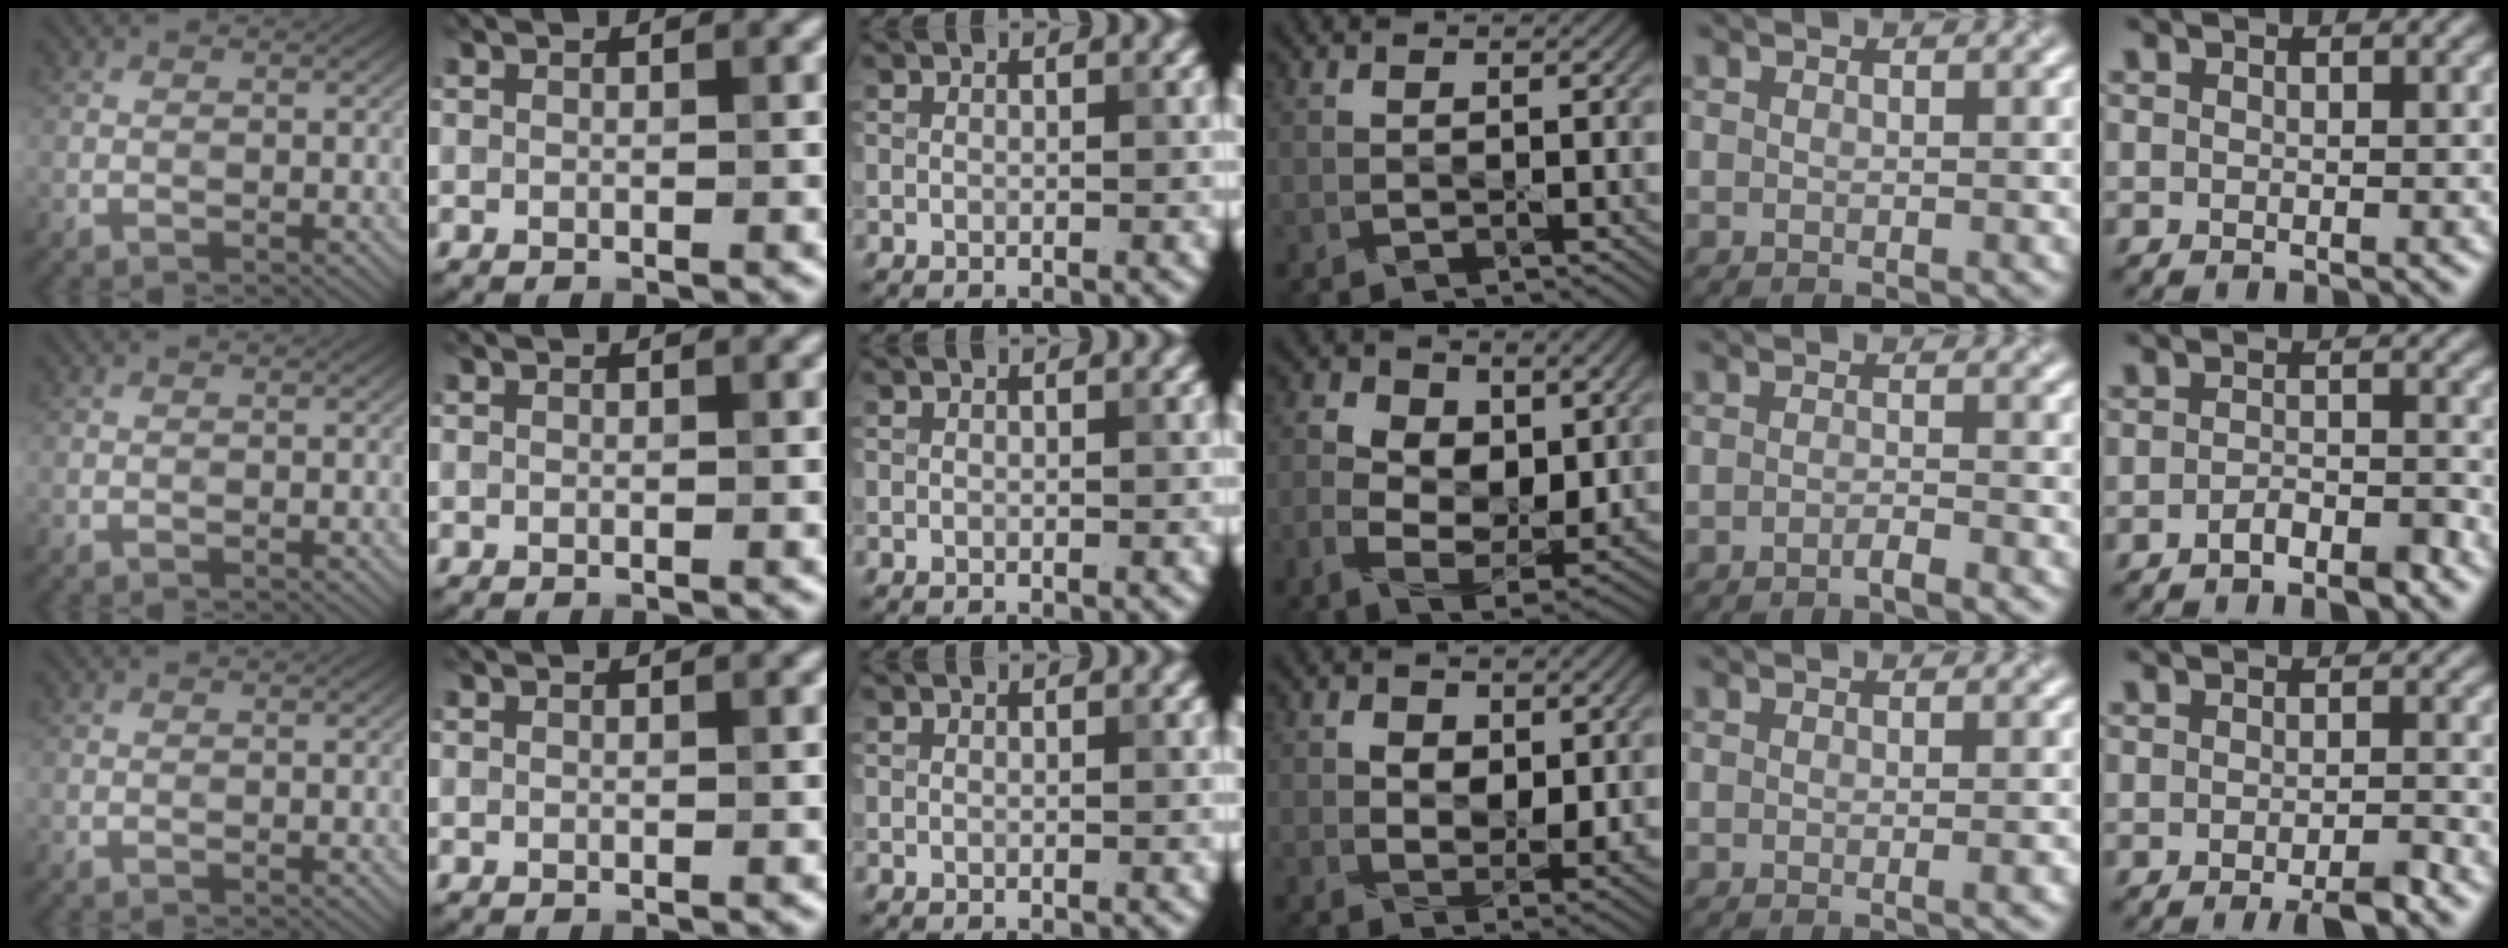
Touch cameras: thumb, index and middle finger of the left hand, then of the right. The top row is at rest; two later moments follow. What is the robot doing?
{"motion": "squeeze", "object": "air blower"}